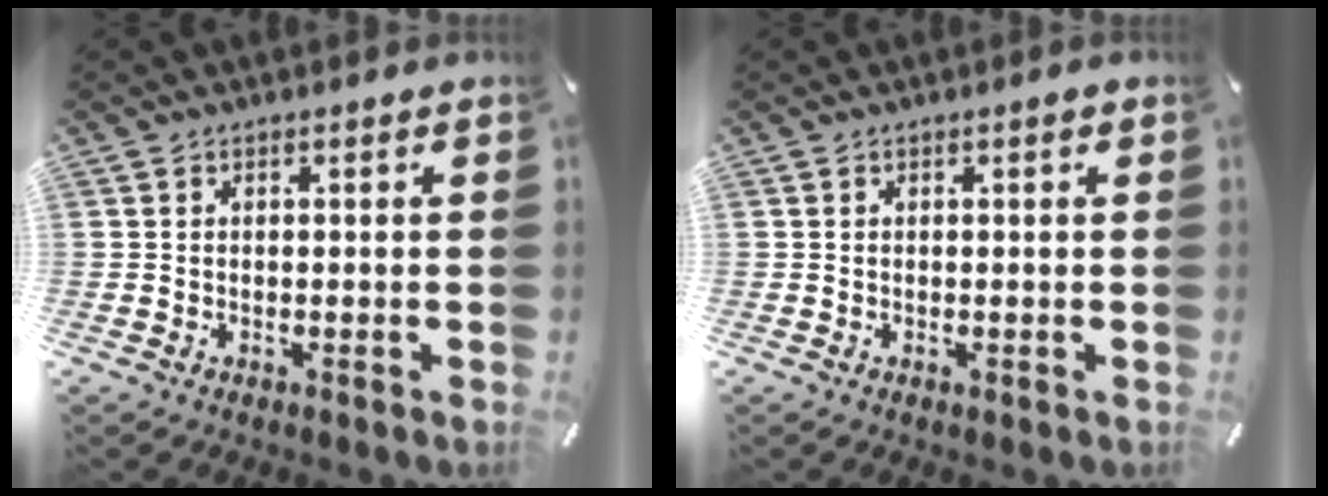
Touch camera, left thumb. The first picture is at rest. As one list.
[{"total": 0.8, "force": [0.1, 0.2, 0.8], "torque": [-0.014, 0.002, 0.002]}]